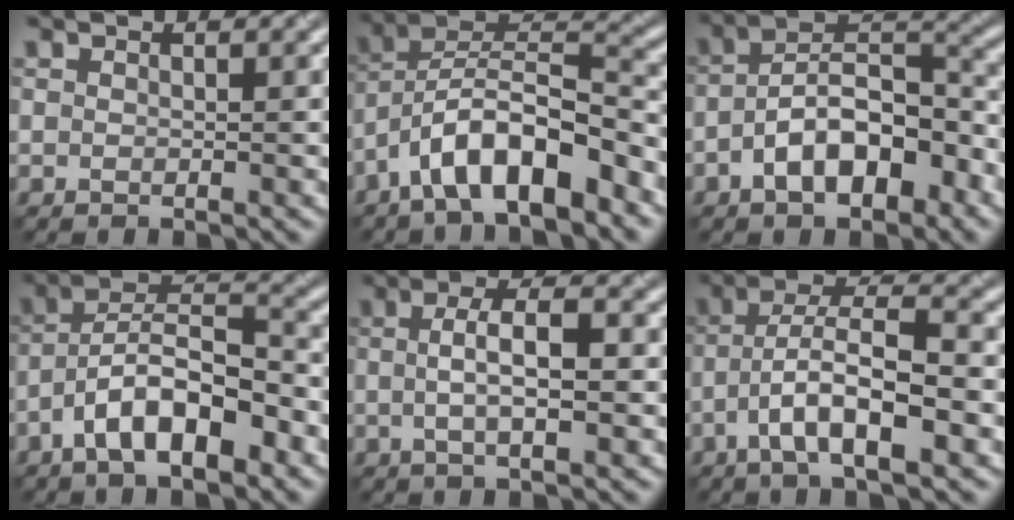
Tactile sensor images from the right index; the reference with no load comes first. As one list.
[{"total": 8.8, "force": [-5.8, 2.5, 6.2], "torque": [-0.102, 0.029, -0.090]}, {"total": 7.9, "force": [-4.1, 3.3, 5.9], "torque": [-0.097, 0.025, -0.062]}, {"total": 7.5, "force": [-4.5, 2.3, 5.6], "torque": [-0.096, 0.028, -0.072]}, {"total": 3.4, "force": [-0.6, 0.6, 3.3], "torque": [-0.063, 0.011, 0.003]}, {"total": 7.1, "force": [-3.3, 1.7, 6.1], "torque": [-0.113, 0.022, -0.051]}]